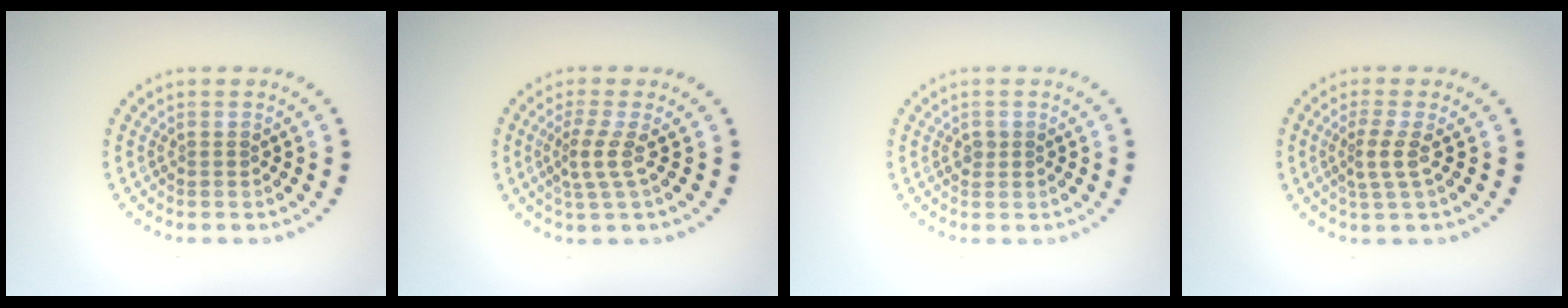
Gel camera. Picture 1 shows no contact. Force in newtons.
{"total": 2.2, "press": 1.5, "slide": 1.7}
{"total": 0.9, "press": 0.9, "slide": 0.1}
{"total": 2.1, "press": 1.5, "slide": 1.5}